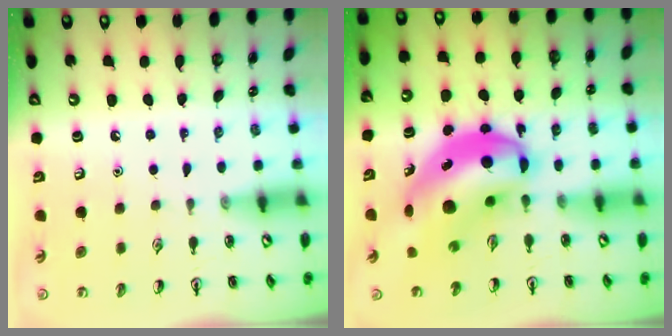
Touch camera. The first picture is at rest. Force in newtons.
{"total": 13.1, "press": 12.5, "slide": 3.9}